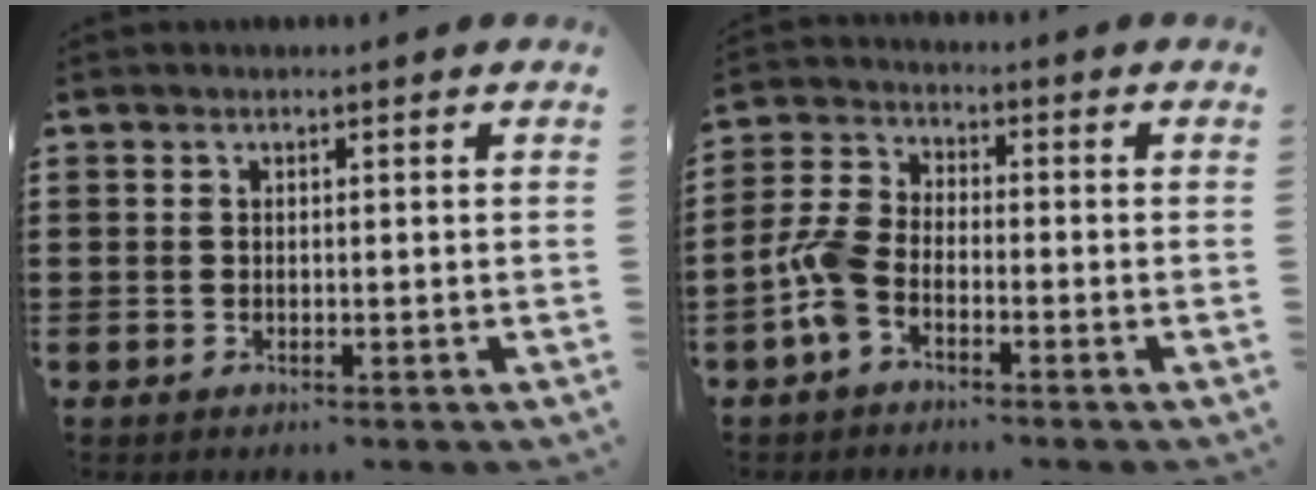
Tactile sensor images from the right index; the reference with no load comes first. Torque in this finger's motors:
{"motor_torque": [1.24, -0.90, 0.26, 0.18]}